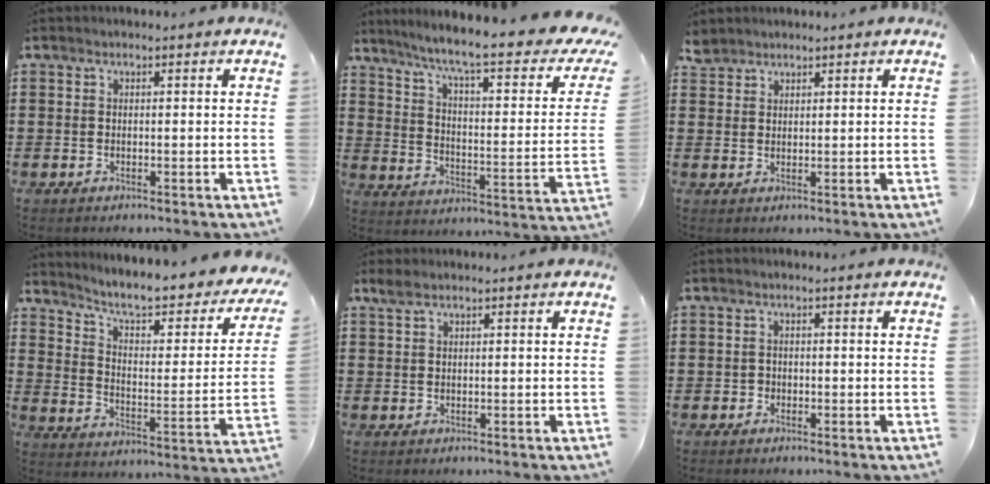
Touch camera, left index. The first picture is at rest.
{"total": 8.9, "force": [6.4, 0.1, 6.2], "torque": [-0.132, -0.048, 0.095]}
{"total": 2.3, "force": [2.1, 0.9, 0.2], "torque": [-0.010, 0.003, 0.043]}
{"total": 5.9, "force": [4.7, 0.7, 3.4], "torque": [-0.081, -0.046, 0.071]}
{"total": 1.5, "force": [0.7, 0.5, 1.2], "torque": [-0.025, 0.003, 0.012]}
{"total": 0.8, "force": [-0.3, 0.7, 0.0], "torque": [-0.002, 0.004, -0.008]}